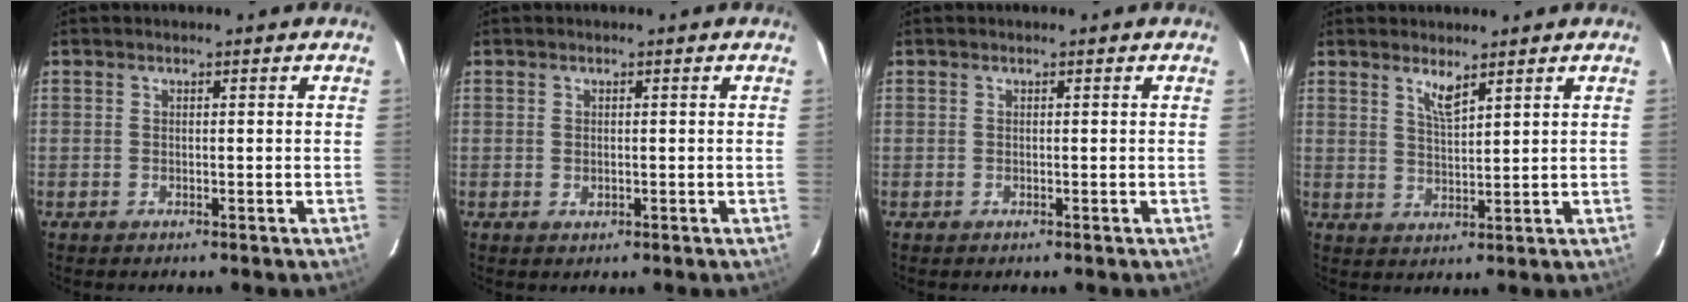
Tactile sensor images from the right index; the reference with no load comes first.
{"total": 0.9, "force": [0.0, 0.7, 0.6], "torque": [-0.009, 0.002, 0.000]}
{"total": 0.0}
{"total": 3.6, "force": [2.6, 0.7, 2.4], "torque": [-0.045, -0.003, 0.048]}